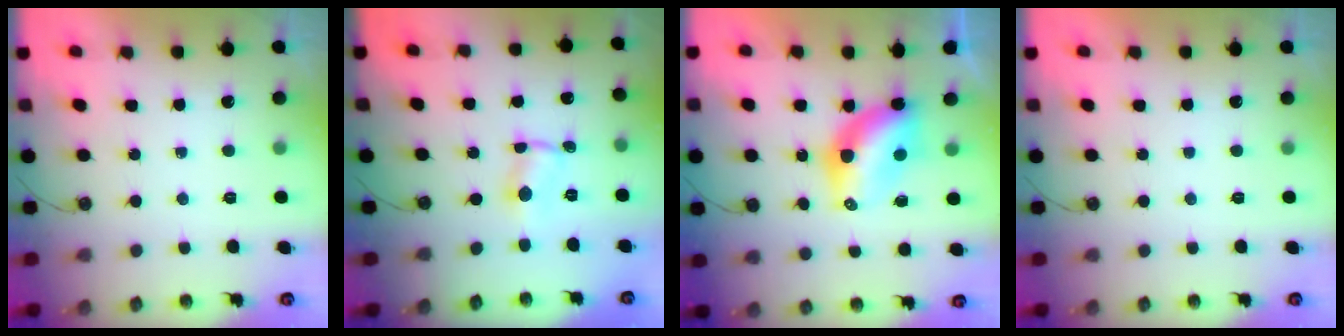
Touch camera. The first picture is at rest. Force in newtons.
{"total": 0.8, "press": 0.6, "slide": 0.5}
{"total": 7.2, "press": 7.2, "slide": 0.5}
{"total": 0.0}